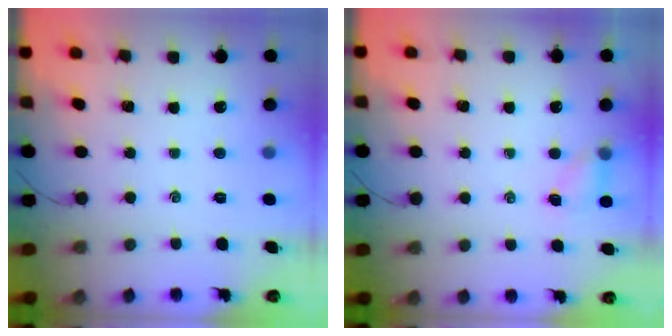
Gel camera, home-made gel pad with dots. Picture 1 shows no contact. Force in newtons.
{"total": 4.6, "press": 4.4, "slide": 1.3}